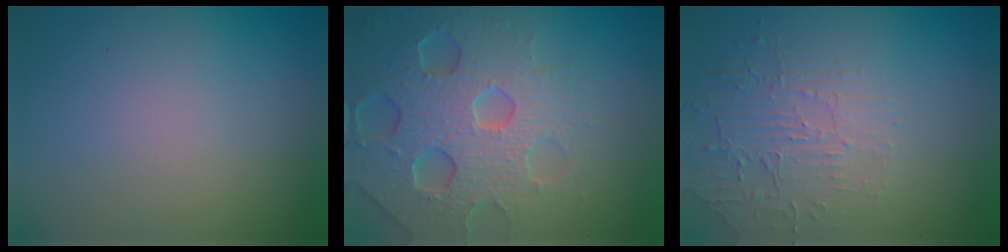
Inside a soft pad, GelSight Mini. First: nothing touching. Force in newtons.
{"total": 7.3, "press": 7.1, "slide": 1.5}
{"total": 2.1, "press": 1.3, "slide": 1.7}